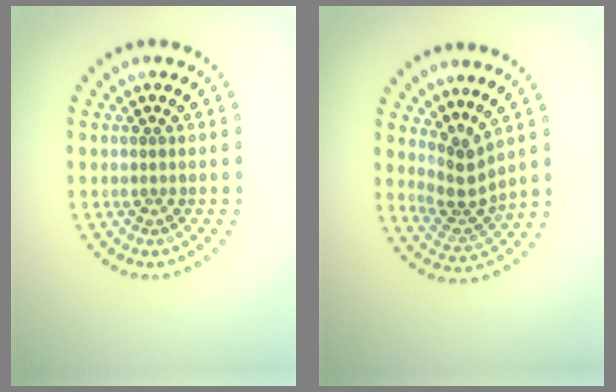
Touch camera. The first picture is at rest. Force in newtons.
{"total": 2.8, "press": 1.9, "slide": 2.1}